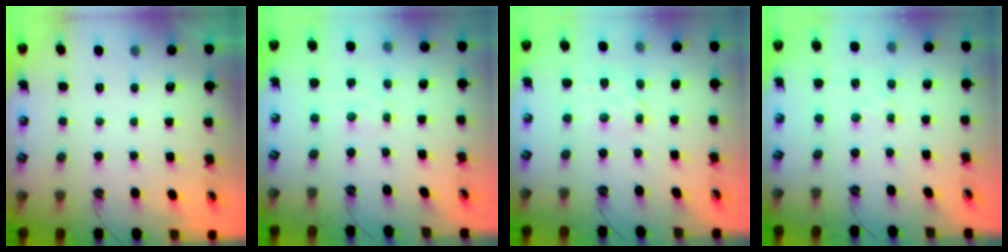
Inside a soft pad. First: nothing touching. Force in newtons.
{"total": 2.6, "press": 2.6, "slide": 0.4}
{"total": 4.2, "press": 4.2, "slide": 0.4}
{"total": 2.8, "press": 2.8, "slide": 0.4}